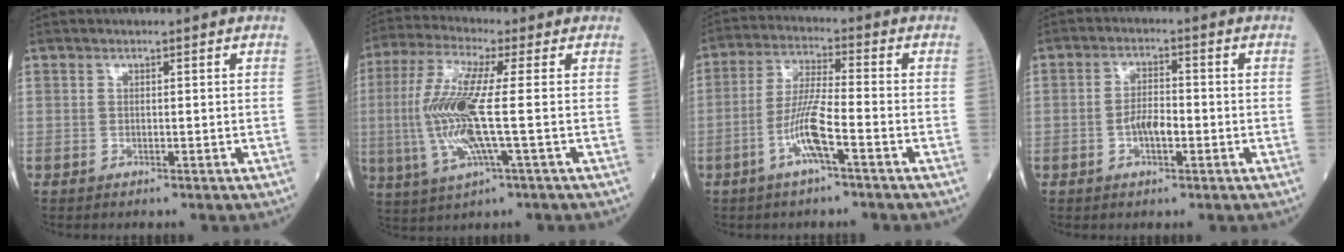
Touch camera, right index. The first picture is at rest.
{"total": 12.5, "force": [-0.7, 0.9, 12.4], "torque": [-0.276, 0.005, -0.017]}
{"total": 7.5, "force": [-3.2, 0.4, 6.8], "torque": [-0.138, 0.003, -0.062]}
{"total": 4.1, "force": [-1.1, 1.5, 3.6], "torque": [-0.071, 0.008, -0.018]}